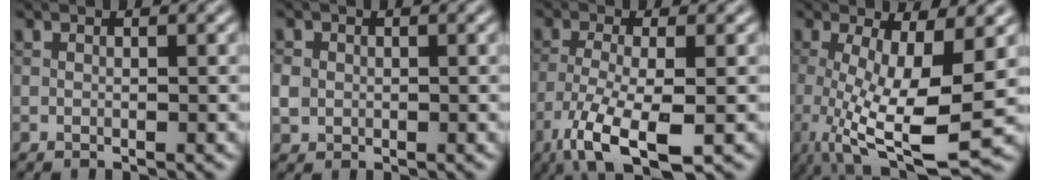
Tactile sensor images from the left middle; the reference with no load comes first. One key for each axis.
{"total": 1.9, "fx": 0.0, "fy": 1.8, "fz": 0.7, "tx": -0.013, "ty": 0.000, "tz": -0.002}
{"total": 7.6, "fx": -4.1, "fy": 2.3, "fz": 5.9, "tx": -0.126, "ty": -0.013, "tz": -0.080}
{"total": 9.7, "fx": -1.8, "fy": 2.7, "fz": 9.2, "tx": -0.170, "ty": -0.023, "tz": -0.027}